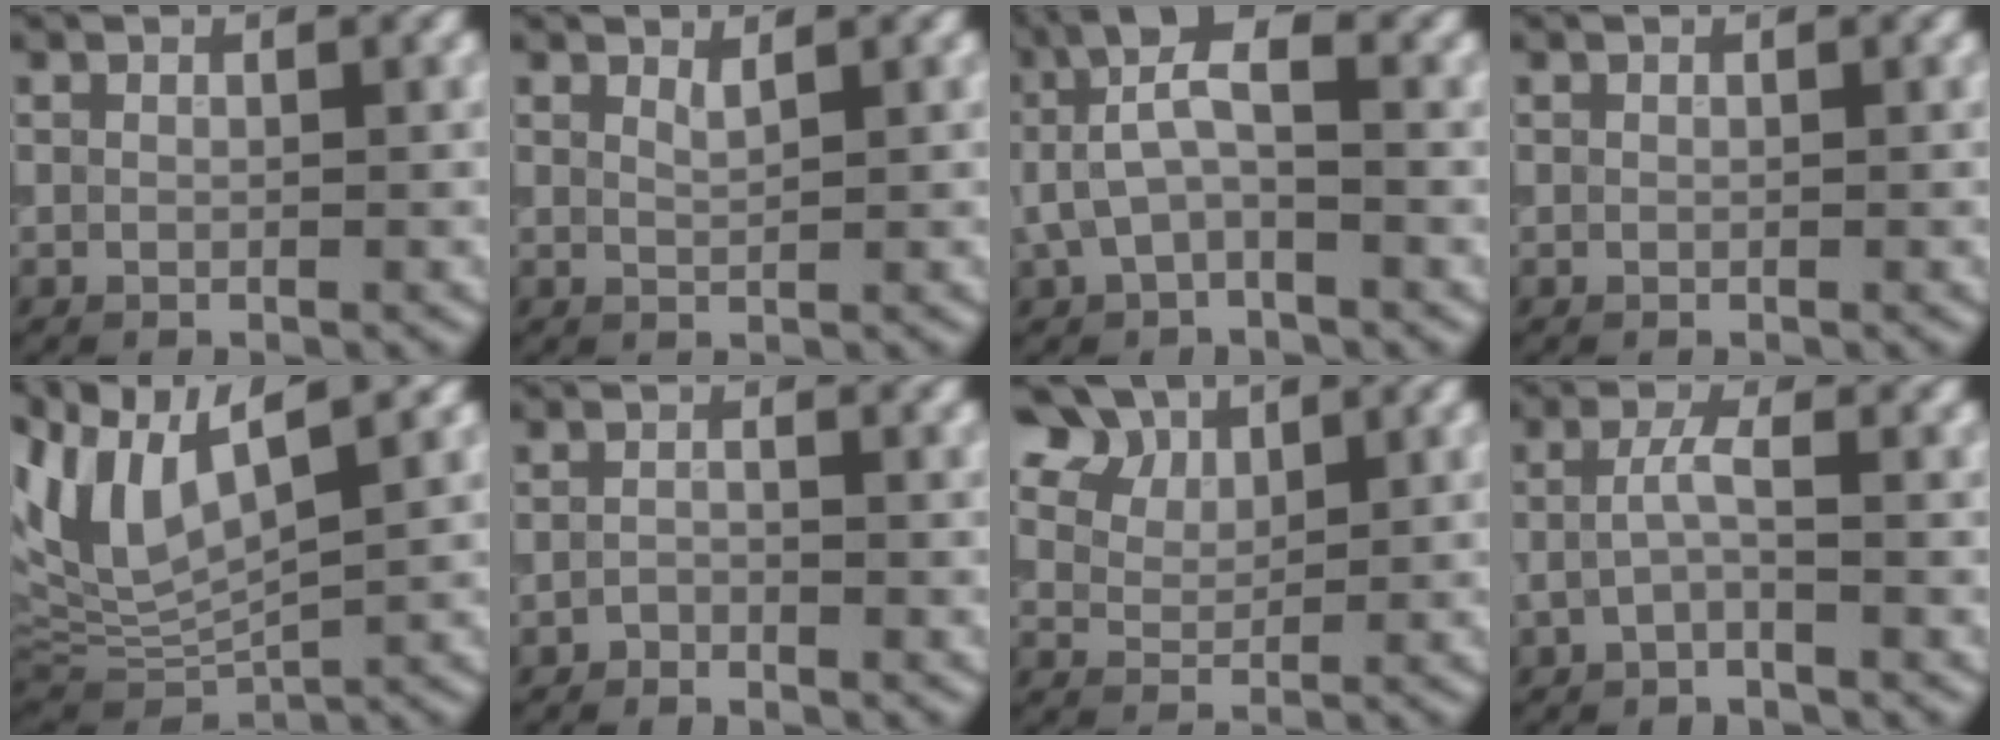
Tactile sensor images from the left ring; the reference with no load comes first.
{"total": 0.9, "force": [0.7, 0.2, 0.5], "torque": [-0.006, -0.002, 0.013]}
{"total": 5.1, "force": [0.3, 2.1, 4.6], "torque": [-0.093, 0.022, -0.007]}
{"total": 0.0}
{"total": 8.7, "force": [4.6, 3.4, 6.5], "torque": [-0.154, 0.012, 0.090]}
{"total": 0.9, "force": [-0.8, 0.2, 0.3], "torque": [-0.005, 0.000, -0.018]}
{"total": 8.2, "force": [5.5, 4.9, 3.5], "torque": [-0.088, 0.010, 0.093]}
{"total": 1.9, "force": [-0.4, 0.3, 1.8], "torque": [-0.039, 0.005, -0.012]}